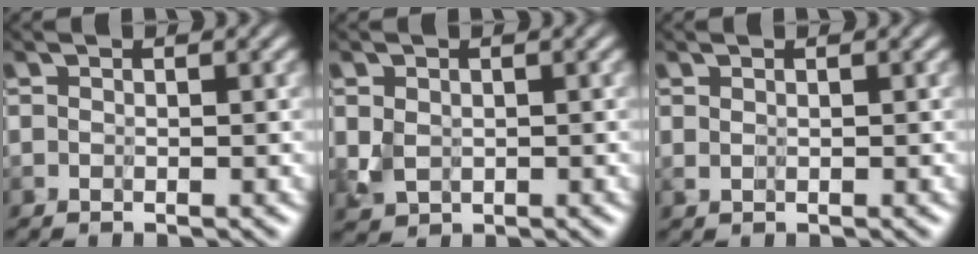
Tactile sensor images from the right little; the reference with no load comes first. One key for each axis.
{"total": 2.1, "fx": 0.3, "fy": 1.7, "fz": 1.2, "tx": -0.043, "ty": -0.005, "tz": 0.007}
{"total": 0.7, "fx": 0.6, "fy": 0.2, "fz": 0.4, "tx": -0.009, "ty": -0.005, "tz": 0.011}